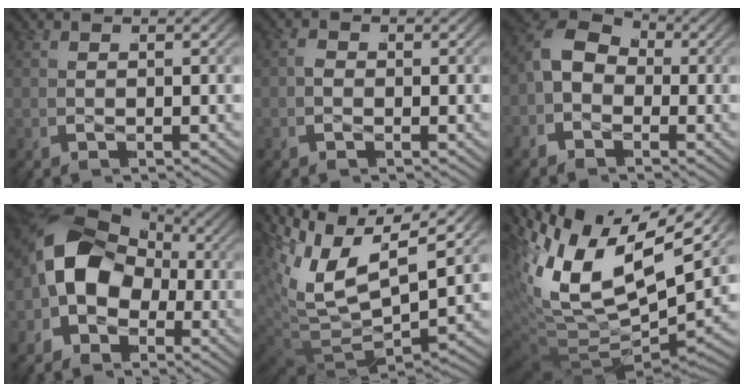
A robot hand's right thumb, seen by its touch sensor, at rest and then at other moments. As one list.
[{"total": 1.0, "force": [-0.4, 0.8, 0.5], "torque": [-0.012, -0.009, -0.006]}, {"total": 8.6, "force": [0.5, 6.8, 5.2], "torque": [-0.112, -0.002, -0.009]}, {"total": 11.9, "force": [-1.4, 9.0, 7.7], "torque": [-0.159, -0.031, -0.019]}, {"total": 9.7, "force": [0.9, 6.2, 7.4], "torque": [-0.178, -0.040, 0.028]}, {"total": 15.3, "force": [1.8, 9.1, 12.1], "torque": [-0.259, -0.046, 0.044]}]